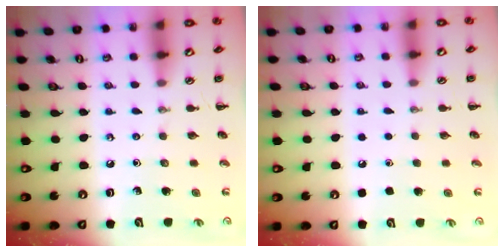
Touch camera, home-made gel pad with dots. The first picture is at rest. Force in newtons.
{"total": 1.8, "press": 1.8, "slide": 0.1}